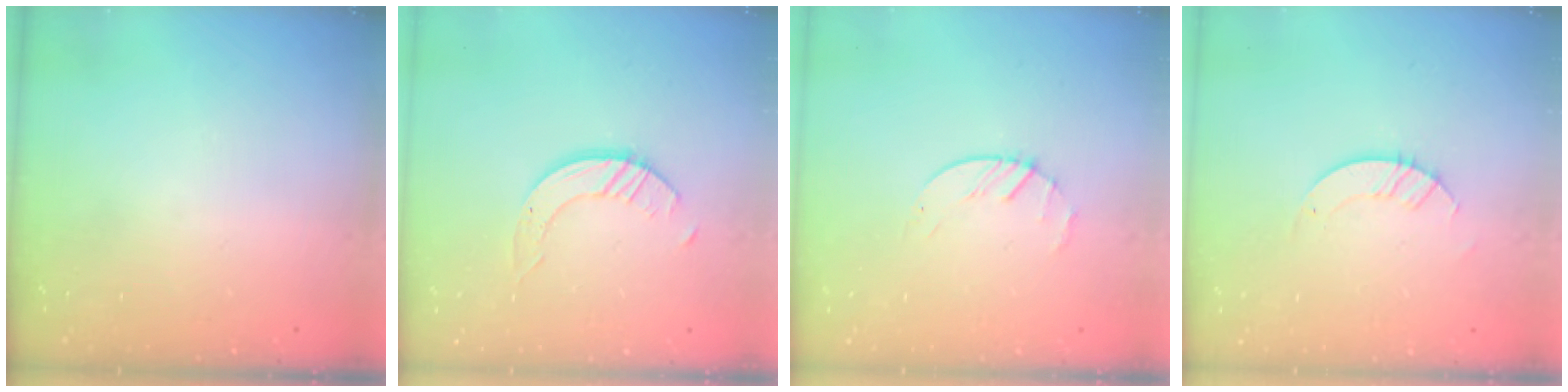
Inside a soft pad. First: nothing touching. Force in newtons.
{"total": 3.0, "press": 3.0, "slide": 0.2}
{"total": 2.2, "press": 2.2, "slide": 0.3}
{"total": 3.2, "press": 3.2, "slide": 0.3}